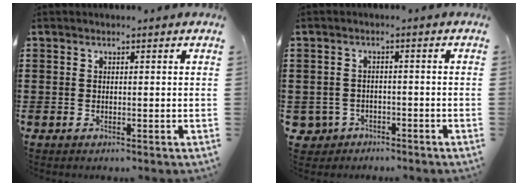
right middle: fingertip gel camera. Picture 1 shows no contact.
{"total": 2.3, "force": [-1.8, 1.4, 0.2], "torque": [-0.018, -0.001, -0.043]}